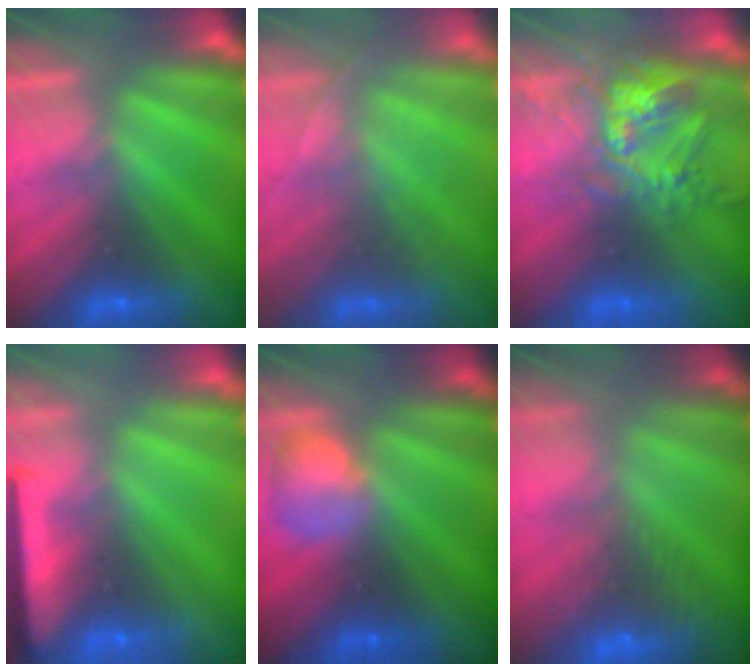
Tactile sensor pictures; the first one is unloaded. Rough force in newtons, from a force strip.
{"total": 1.9}
{"total": 9.6}
{"total": 9.0}
{"total": 2.4}
{"total": 8.1}